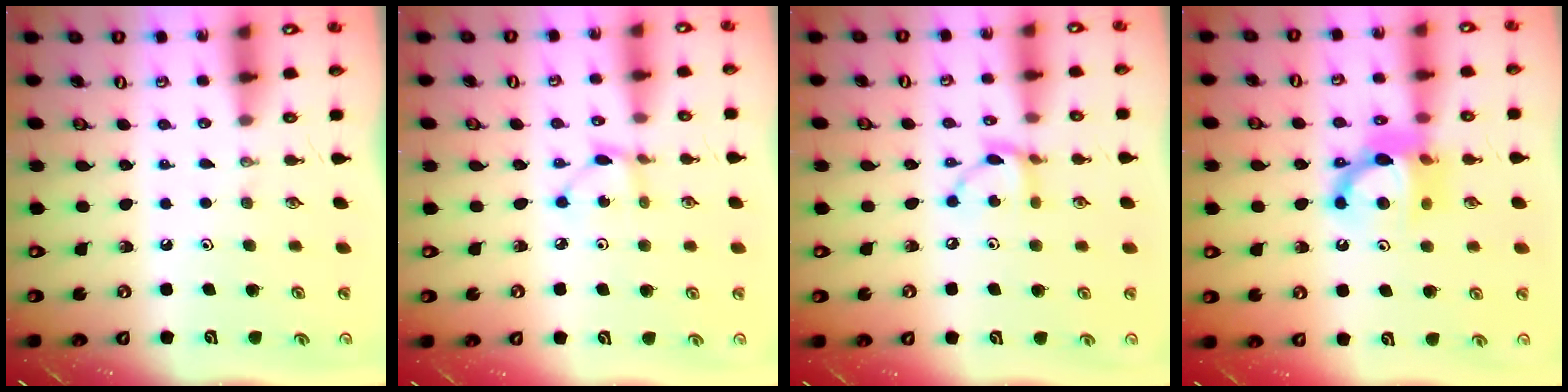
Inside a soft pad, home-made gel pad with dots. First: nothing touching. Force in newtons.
{"total": 2.5, "press": 2.5, "slide": 0.1}
{"total": 8.6, "press": 8.6, "slide": 0.2}
{"total": 11.1, "press": 11.0, "slide": 1.1}